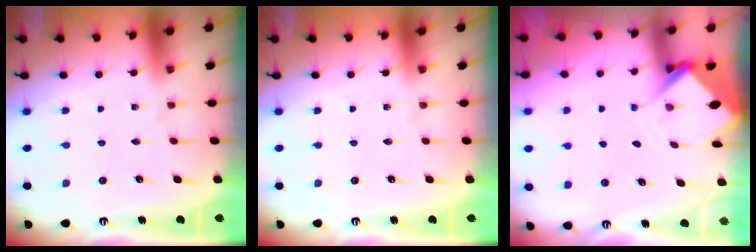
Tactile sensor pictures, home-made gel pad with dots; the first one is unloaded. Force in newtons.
{"total": 0.0}
{"total": 3.8, "press": 3.8, "slide": 0.2}